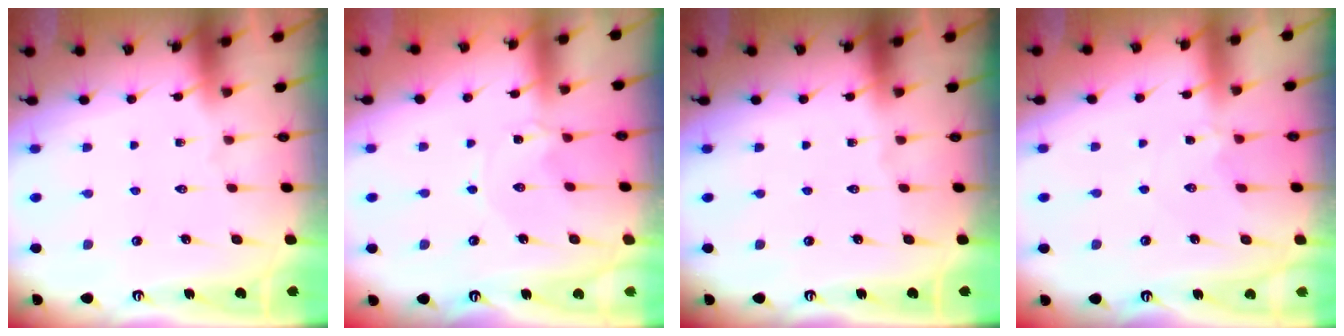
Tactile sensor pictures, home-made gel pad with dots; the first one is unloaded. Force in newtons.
{"total": 0.0}
{"total": 0.0}
{"total": 3.3, "press": 3.3, "slide": 0.5}